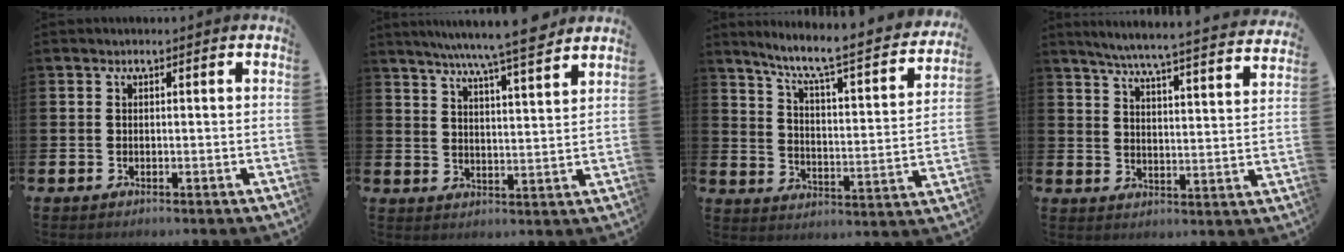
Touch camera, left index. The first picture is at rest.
{"total": 7.8, "force": [7.2, -0.2, 2.9], "torque": [-0.065, -0.041, 0.127]}
{"total": 6.8, "force": [5.8, 0.5, 3.5], "torque": [-0.092, -0.051, 0.089]}
{"total": 5.9, "force": [5.6, -0.4, 2.0], "torque": [-0.055, -0.047, 0.092]}